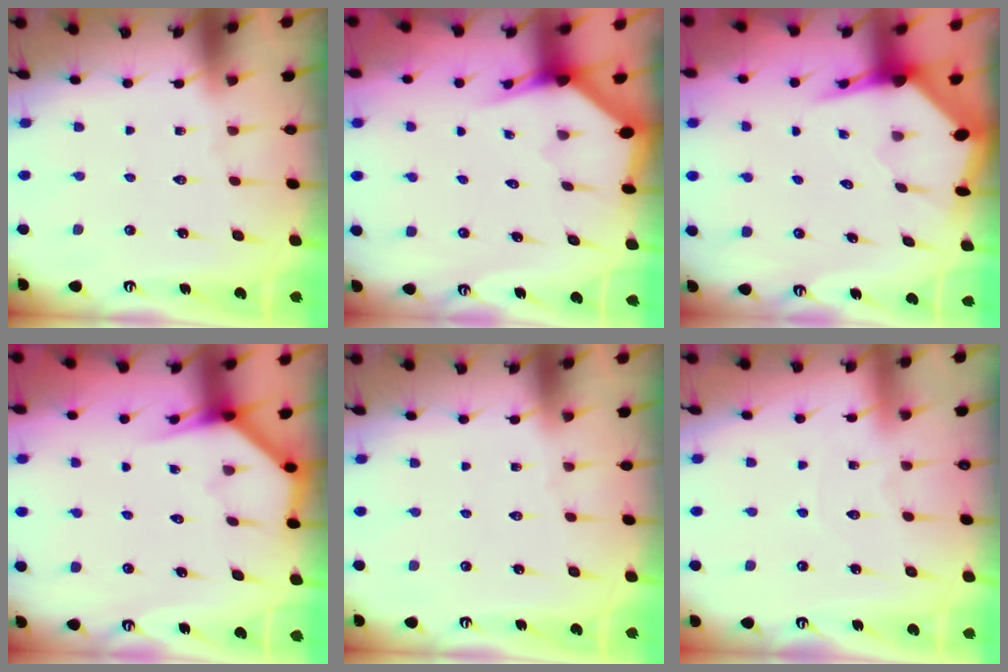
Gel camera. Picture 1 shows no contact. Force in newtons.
{"total": 2.8, "press": 2.8, "slide": 0.2}
{"total": 4.9, "press": 4.9, "slide": 0.6}
{"total": 3.9, "press": 3.9, "slide": 0.3}
{"total": 0.0}
{"total": 3.9, "press": 3.8, "slide": 0.4}